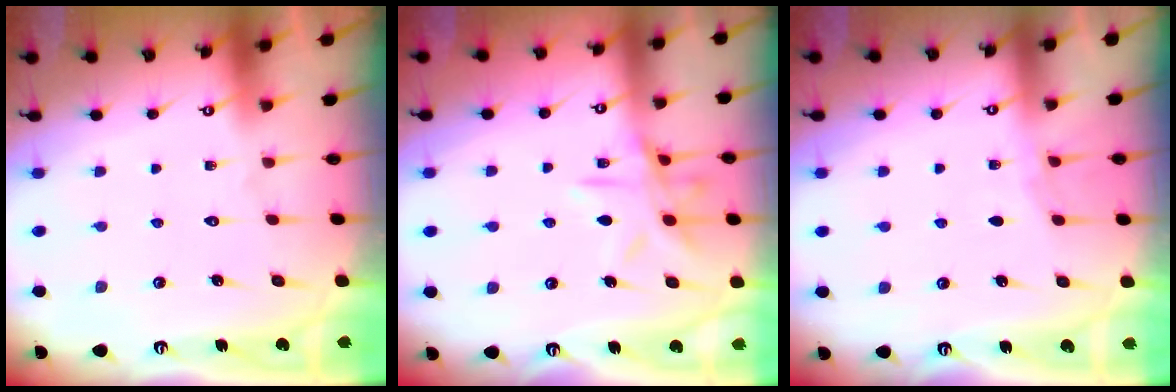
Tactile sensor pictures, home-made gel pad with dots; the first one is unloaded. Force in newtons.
{"total": 11.5, "press": 11.5, "slide": 0.9}
{"total": 2.8, "press": 2.7, "slide": 0.4}